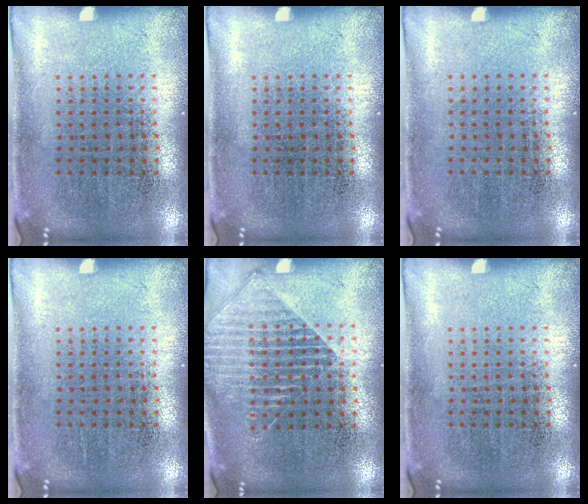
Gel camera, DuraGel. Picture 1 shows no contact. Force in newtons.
{"total": 0.0}
{"total": 0.0}
{"total": 0.0}
{"total": 1.5, "press": 1.4, "slide": 0.7}
{"total": 0.0}